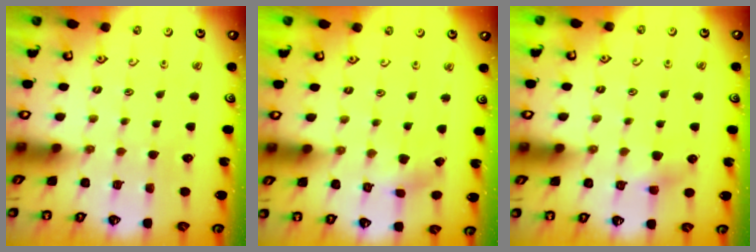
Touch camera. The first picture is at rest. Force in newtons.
{"total": 2.7, "press": 2.7, "slide": 0.3}
{"total": 5.4, "press": 5.3, "slide": 0.6}